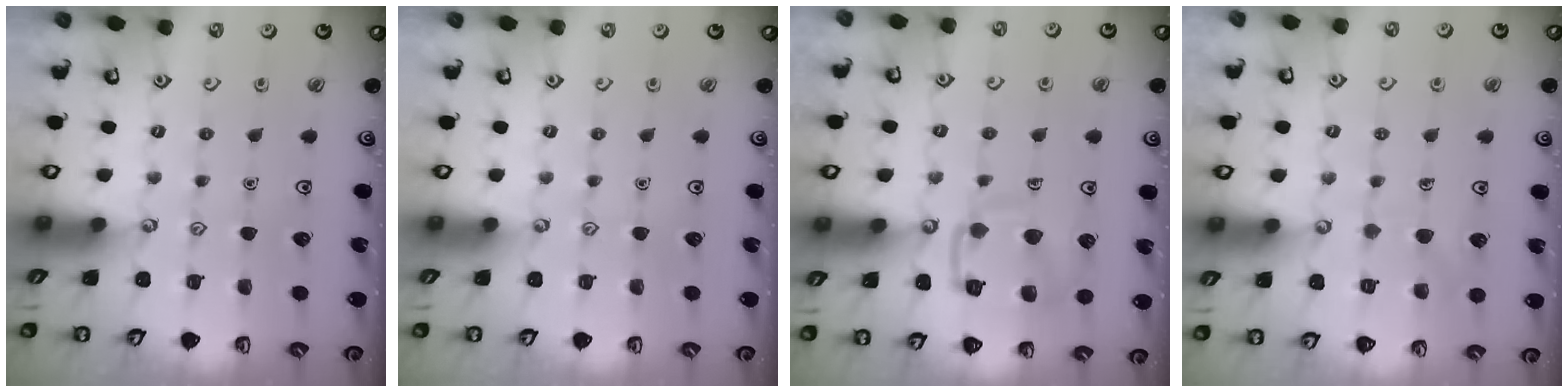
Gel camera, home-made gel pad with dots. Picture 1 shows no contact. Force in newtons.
{"total": 0.0}
{"total": 12.6, "press": 12.5, "slide": 1.2}
{"total": 6.6, "press": 6.6, "slide": 0.5}